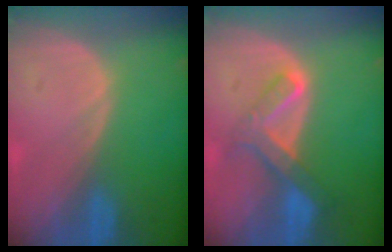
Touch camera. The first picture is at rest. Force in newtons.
{"total": 6.6, "press": 5.8, "slide": 3.0}